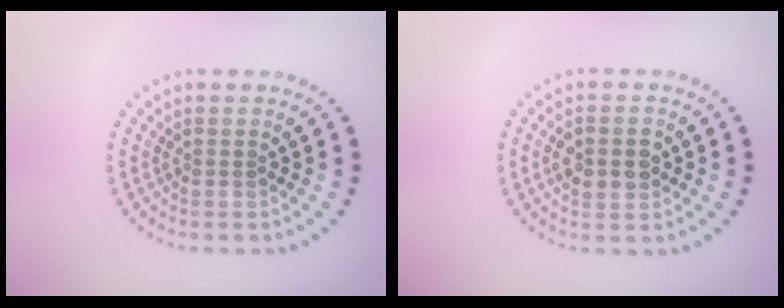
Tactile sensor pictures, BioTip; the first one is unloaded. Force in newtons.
{"total": 3.0, "press": 3.0, "slide": 0.1}